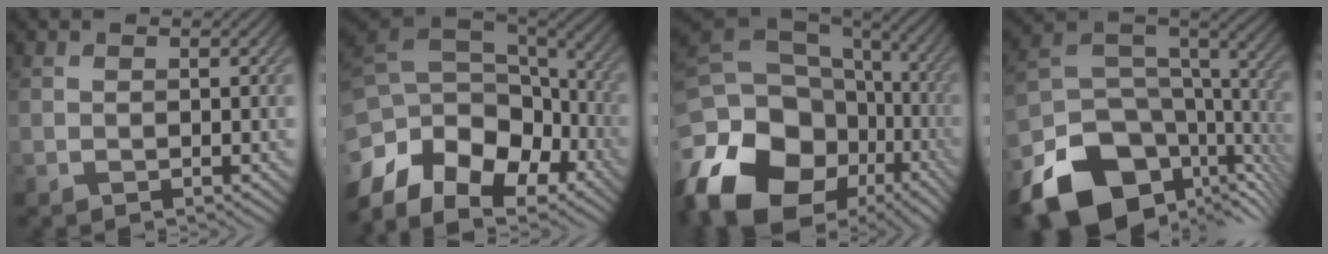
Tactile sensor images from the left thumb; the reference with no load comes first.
{"total": 15.8, "force": [-7.7, 9.8, 9.6], "torque": [-0.256, -0.027, -0.117]}
{"total": 21.9, "force": [-9.9, 15.5, 11.8], "torque": [-0.283, -0.031, -0.141]}
{"total": 17.2, "force": [-8.5, 10.8, 10.4], "torque": [-0.241, -0.050, -0.118]}